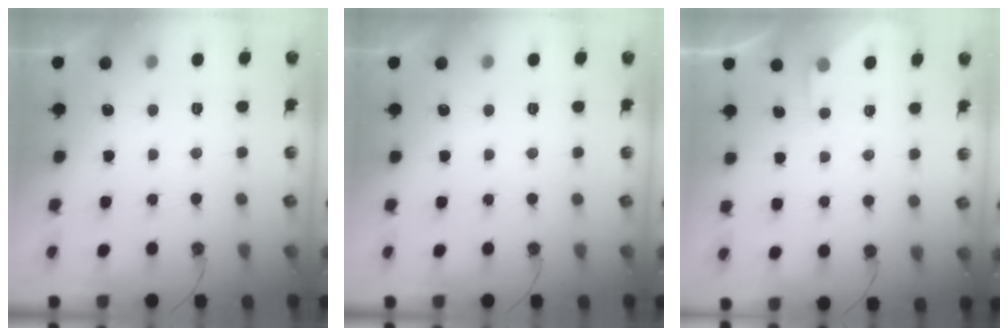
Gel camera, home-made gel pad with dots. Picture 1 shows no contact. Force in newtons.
{"total": 0.0}
{"total": 3.0, "press": 3.0, "slide": 0.4}